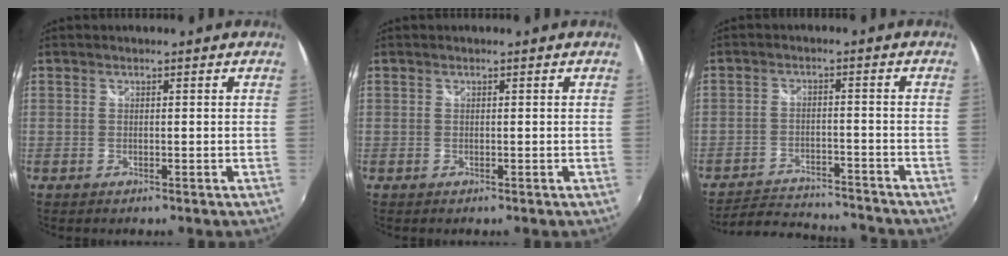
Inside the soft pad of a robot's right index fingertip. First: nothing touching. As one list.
[{"total": 0.0}, {"total": 14.1, "force": [-13.0, 3.3, 4.4], "torque": [-0.109, 0.003, -0.187]}]